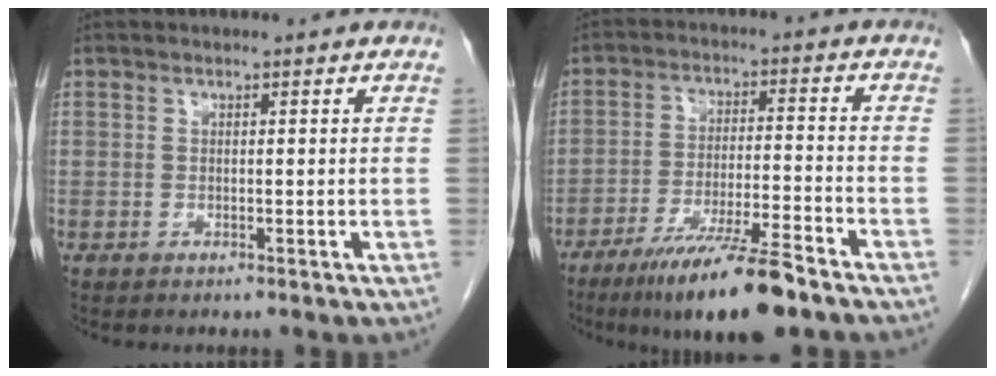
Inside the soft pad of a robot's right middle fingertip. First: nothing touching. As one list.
[{"total": 12.9, "force": [-9.0, 0.7, 9.1], "torque": [-0.163, -0.030, -0.152]}]